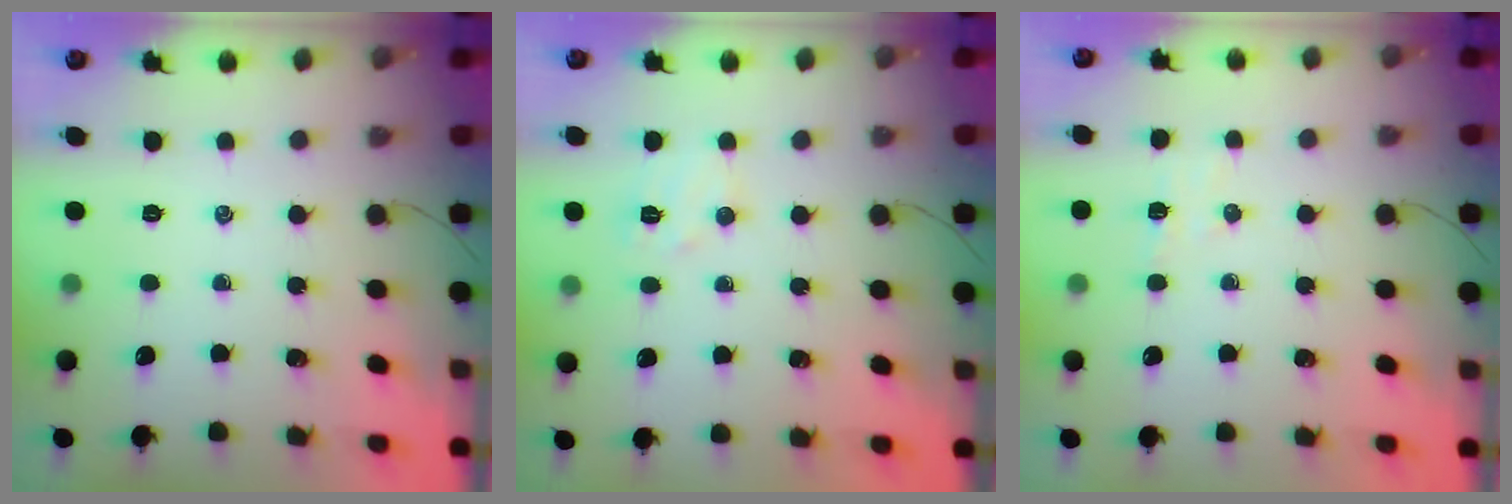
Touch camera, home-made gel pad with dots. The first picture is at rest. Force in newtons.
{"total": 6.0, "press": 5.9, "slide": 1.1}
{"total": 4.3, "press": 4.2, "slide": 1.0}